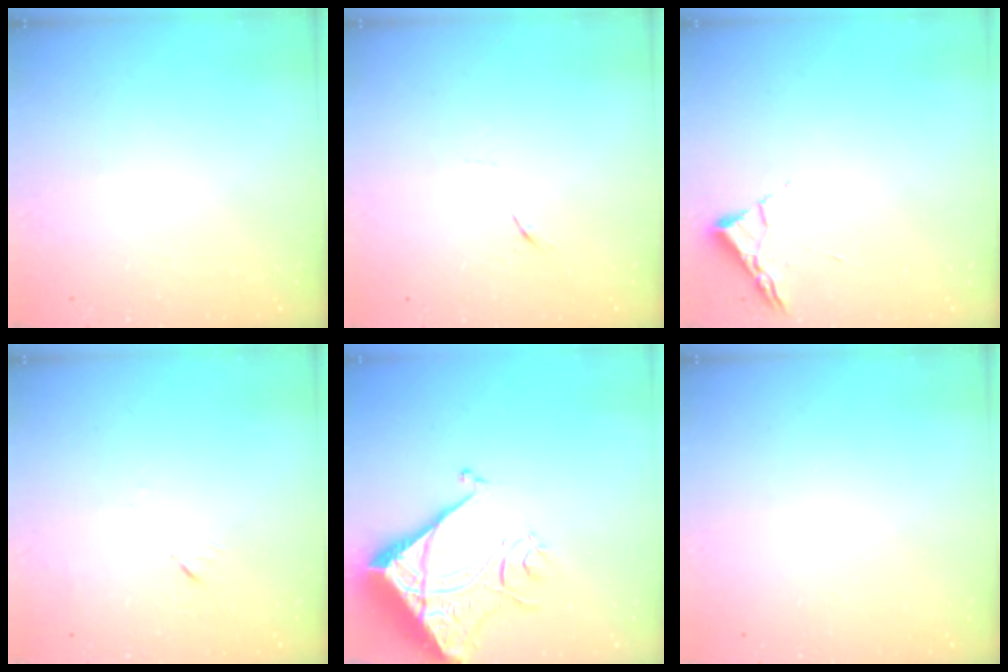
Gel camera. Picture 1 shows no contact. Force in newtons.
{"total": 4.5, "press": 4.4, "slide": 0.9}
{"total": 3.0, "press": 2.9, "slide": 0.4}
{"total": 4.2, "press": 4.1, "slide": 0.7}
{"total": 10.3, "press": 10.3, "slide": 1.3}
{"total": 1.5, "press": 1.5, "slide": 0.1}